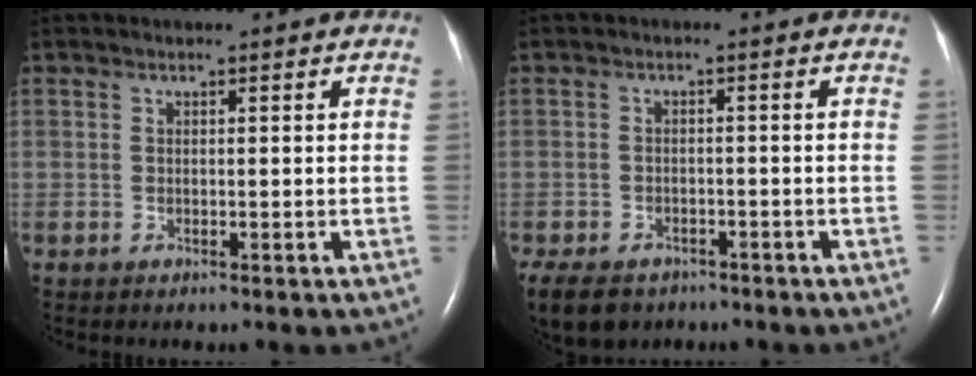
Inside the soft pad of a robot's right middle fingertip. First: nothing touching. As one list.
[{"total": 13.3, "force": [-8.6, 8.8, 5.2], "torque": [-0.146, -0.020, -0.112]}]